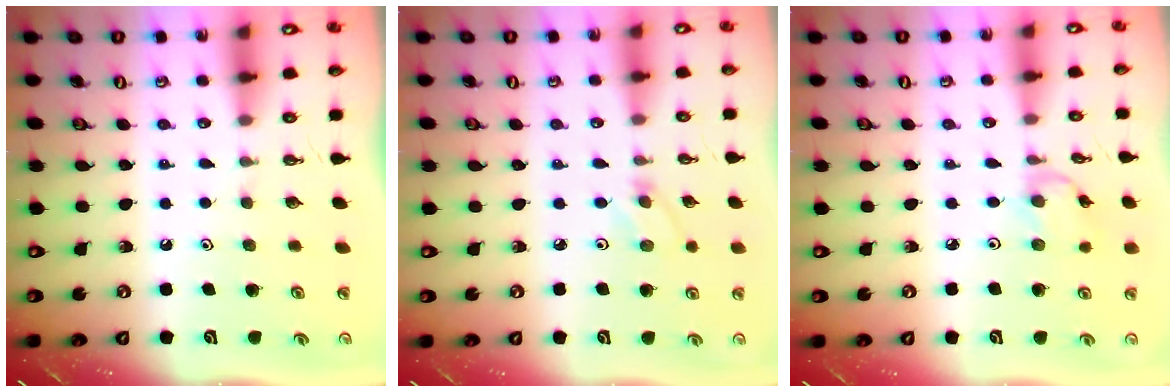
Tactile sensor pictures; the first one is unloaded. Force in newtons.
{"total": 3.0, "press": 3.0, "slide": 0.4}
{"total": 2.9, "press": 2.9, "slide": 0.3}